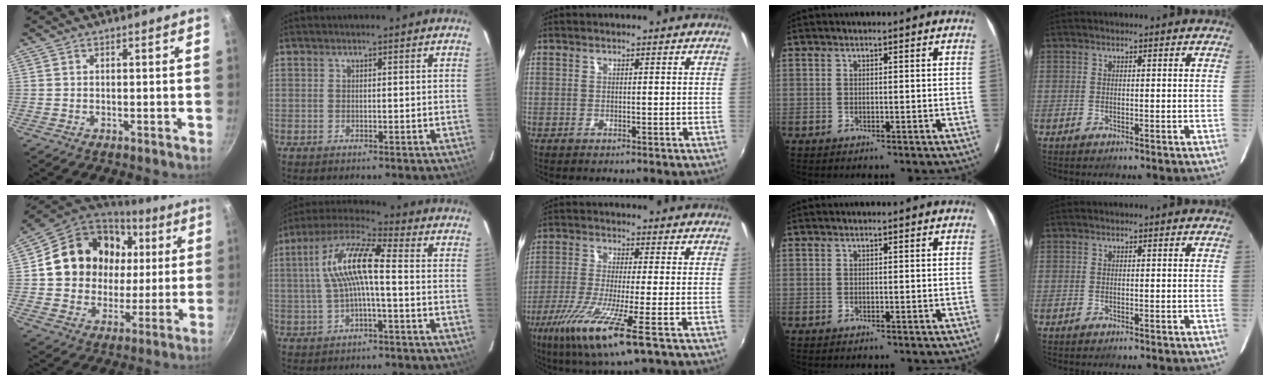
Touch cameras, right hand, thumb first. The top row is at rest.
{"thumb": {"total": 20.9, "force": [4.8, 17.6, 10.2], "torque": [-0.165, 0.016, 0.087]}, "index": {"total": 11.6, "force": [0.2, 2.7, 11.3], "torque": [-0.224, 0.022, 0.001]}, "middle": {"total": 13.1, "force": [-6.5, 0.8, 11.4], "torque": [-0.241, -0.040, -0.121]}}